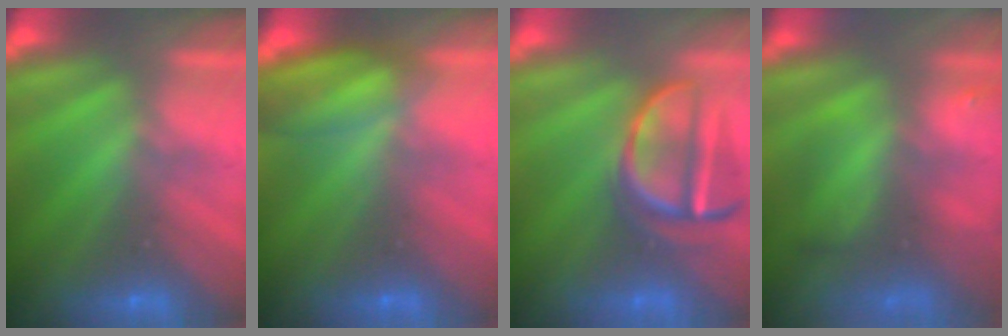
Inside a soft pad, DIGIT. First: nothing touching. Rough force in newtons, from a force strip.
{"total": 7.1}
{"total": 3.5}
{"total": 6.1}